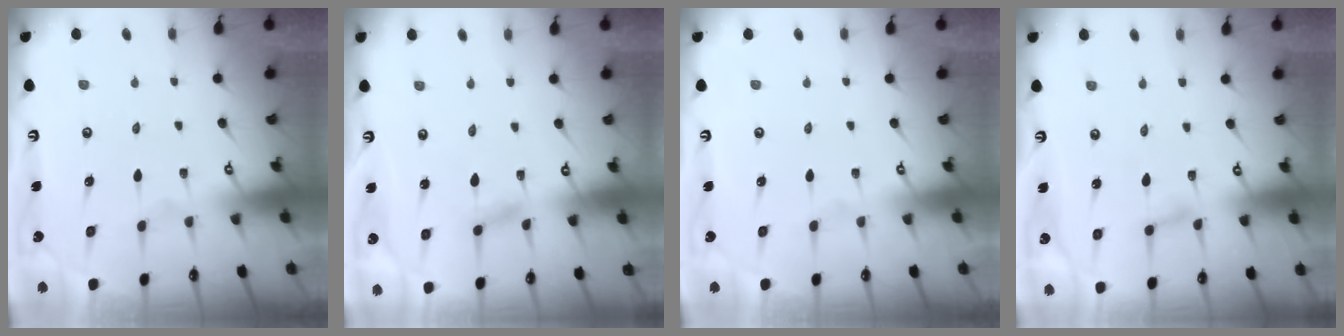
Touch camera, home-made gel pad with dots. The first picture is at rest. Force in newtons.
{"total": 3.9, "press": 3.9, "slide": 0.3}
{"total": 0.0}
{"total": 2.8, "press": 2.8, "slide": 0.3}